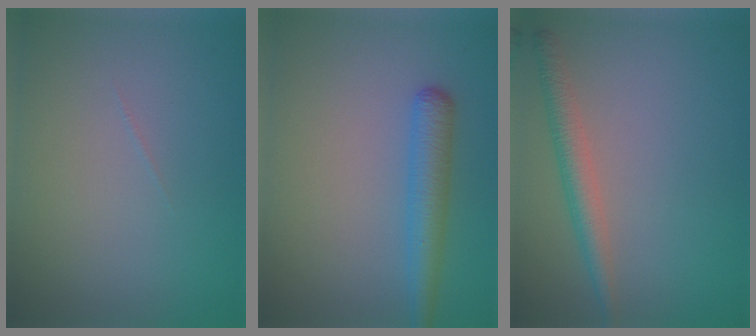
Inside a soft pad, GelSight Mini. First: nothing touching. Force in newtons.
{"total": 3.2, "press": 3.2, "slide": 0.1}
{"total": 2.8, "press": 2.8, "slide": 0.2}